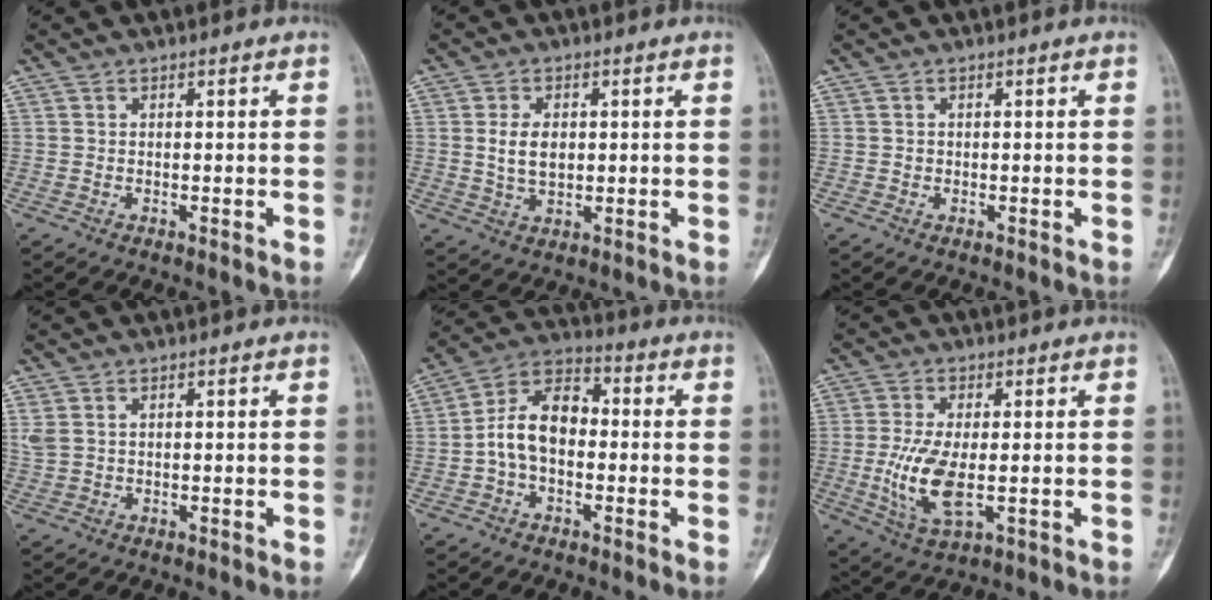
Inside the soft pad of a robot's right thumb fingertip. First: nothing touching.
{"total": 5.6, "force": [0.7, 3.6, 4.3], "torque": [-0.073, -0.005, 0.019]}
{"total": 0.6, "force": [-0.1, 0.6, 0.1], "torque": [0.001, 0.003, -0.002]}
{"total": 2.2, "force": [1.0, 1.2, 1.5], "torque": [-0.045, 0.009, 0.031]}
{"total": 10.8, "force": [-1.1, 6.9, 8.2], "torque": [-0.137, 0.038, -0.033]}
{"total": 9.7, "force": [-1.2, 4.1, 8.7], "torque": [-0.186, -0.015, -0.013]}